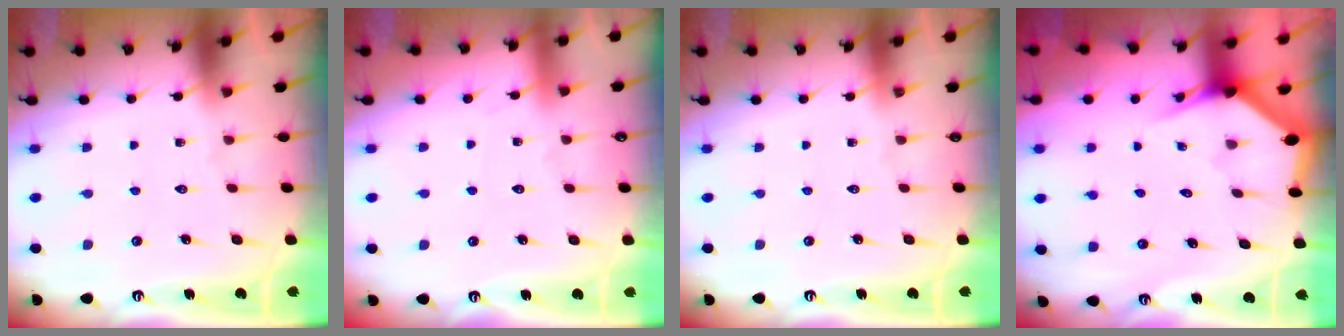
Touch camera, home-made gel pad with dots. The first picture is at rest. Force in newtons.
{"total": 3.2, "press": 3.1, "slide": 0.6}
{"total": 0.0}
{"total": 2.9, "press": 2.9, "slide": 0.2}